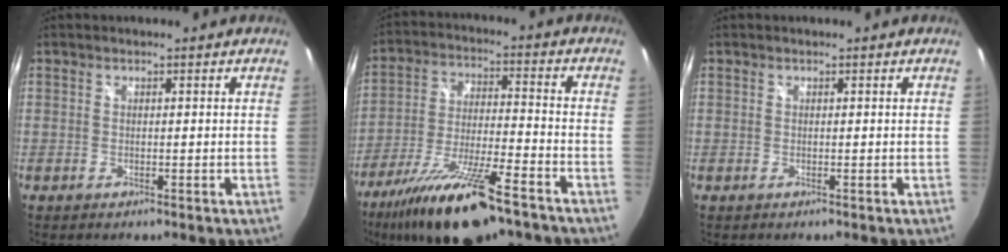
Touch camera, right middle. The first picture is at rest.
{"total": 18.9, "force": [-13.6, 4.1, 12.4], "torque": [-0.241, -0.035, -0.236]}
{"total": 0.0}